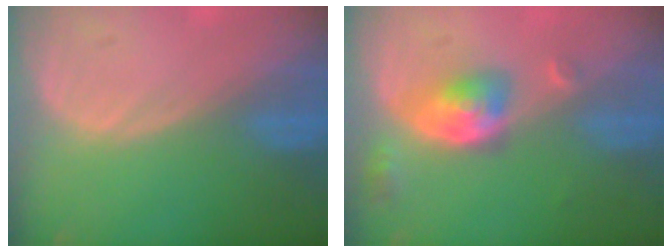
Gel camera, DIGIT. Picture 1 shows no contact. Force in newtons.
{"total": 5.4, "press": 5.0, "slide": 2.1}